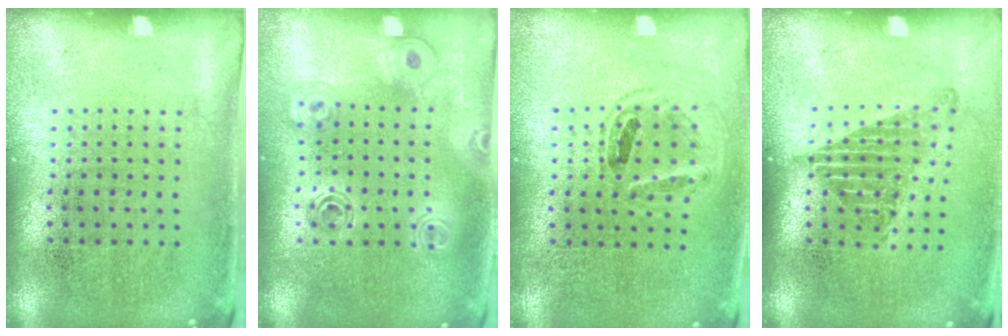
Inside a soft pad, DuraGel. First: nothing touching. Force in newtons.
{"total": 1.6, "press": 1.4, "slide": 0.7}
{"total": 0.9, "press": 0.8, "slide": 0.3}
{"total": 1.3, "press": 1.0, "slide": 0.8}